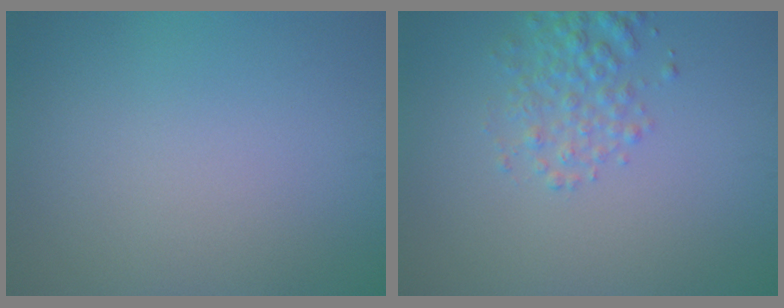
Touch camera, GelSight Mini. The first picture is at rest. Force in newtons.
{"total": 2.7, "press": 2.7, "slide": 0.1}